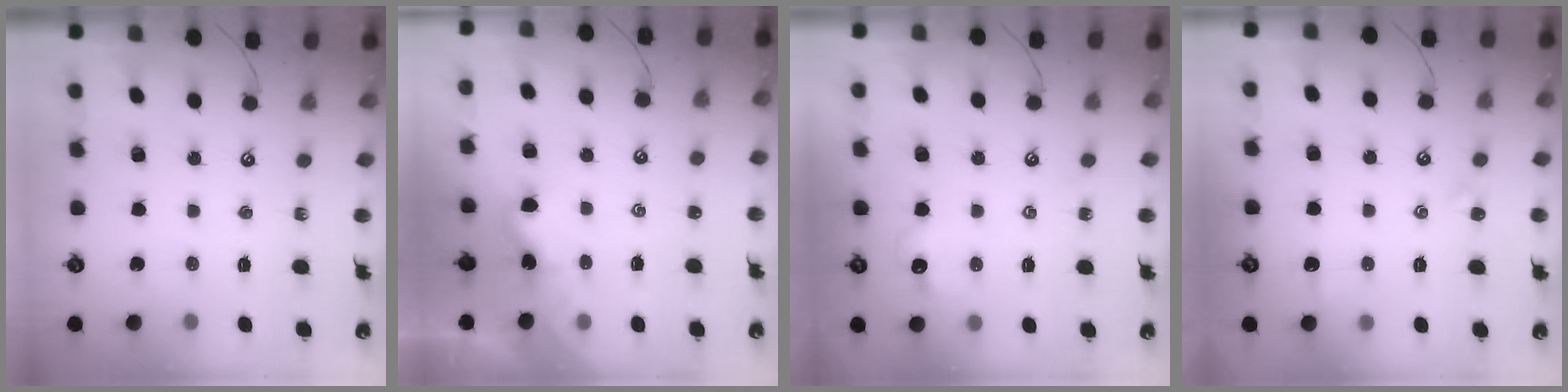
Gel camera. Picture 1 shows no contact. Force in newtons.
{"total": 1.3, "press": 1.2, "slide": 0.5}
{"total": 7.5, "press": 7.5, "slide": 0.8}
{"total": 0.9, "press": 0.8, "slide": 0.5}